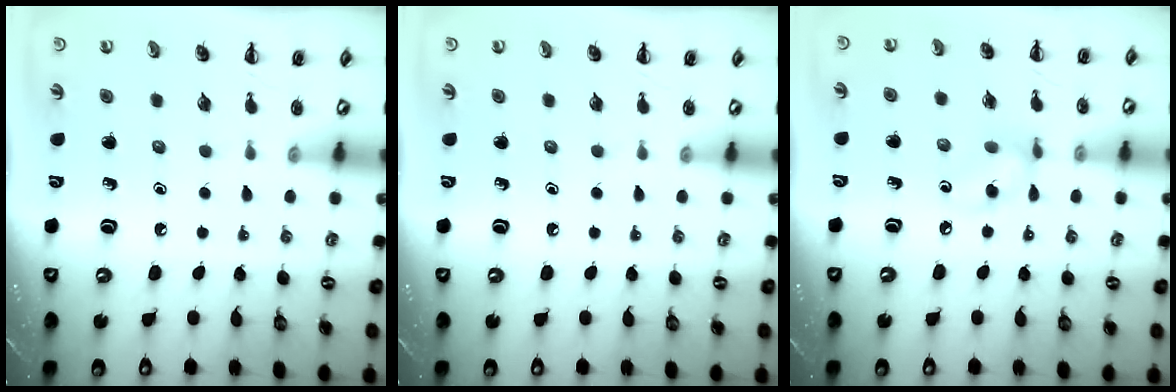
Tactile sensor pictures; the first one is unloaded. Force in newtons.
{"total": 0.0}
{"total": 7.7, "press": 7.7, "slide": 0.6}